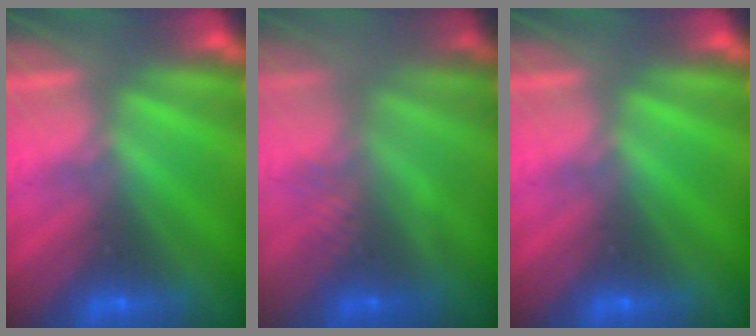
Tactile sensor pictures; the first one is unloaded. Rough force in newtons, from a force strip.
{"total": 2.5}
{"total": 0.0}